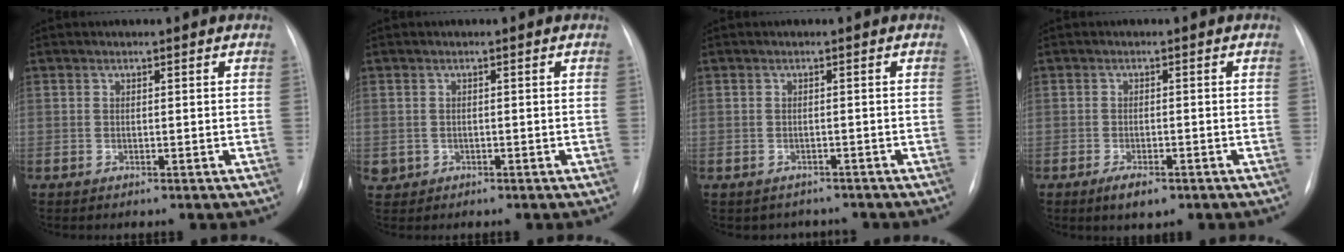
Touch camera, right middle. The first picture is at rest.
{"total": 1.5, "force": [-0.3, 1.5, 0.2], "torque": [-0.001, 0.004, 0.001]}
{"total": 3.0, "force": [-2.5, 1.6, -0.2], "torque": [-0.001, 0.012, -0.032]}
{"total": 3.4, "force": [-2.1, 1.3, 2.4], "torque": [-0.045, -0.003, -0.029]}